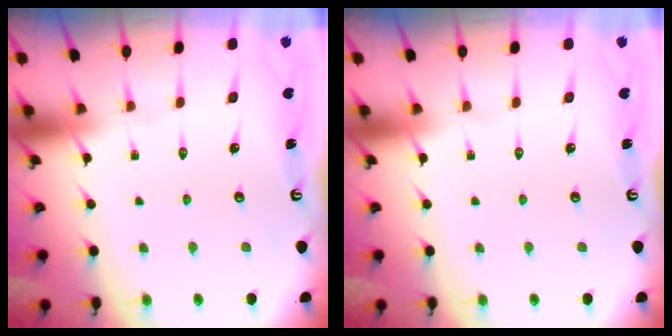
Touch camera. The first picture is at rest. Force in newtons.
{"total": 0.0}